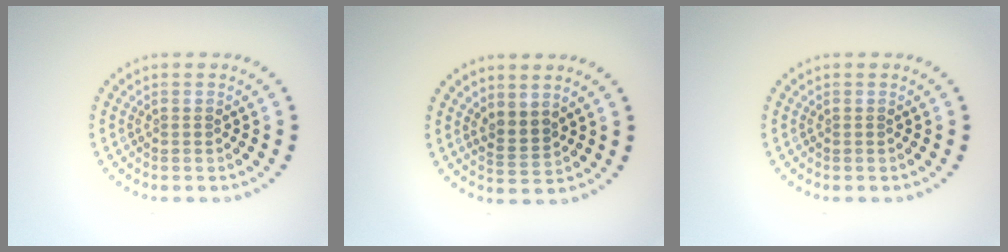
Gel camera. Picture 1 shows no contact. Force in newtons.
{"total": 1.9, "press": 1.5, "slide": 1.2}
{"total": 0.0}